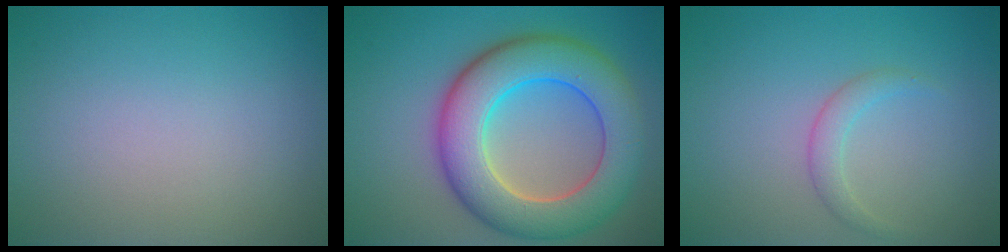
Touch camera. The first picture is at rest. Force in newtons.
{"total": 10.0, "press": 9.9, "slide": 0.5}
{"total": 1.6, "press": 1.6, "slide": 0.0}